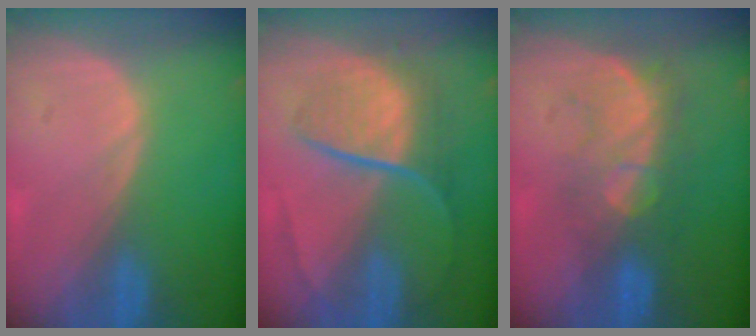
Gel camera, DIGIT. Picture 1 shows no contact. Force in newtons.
{"total": 9.2, "press": 7.6, "slide": 5.2}
{"total": 8.2, "press": 7.6, "slide": 2.9}